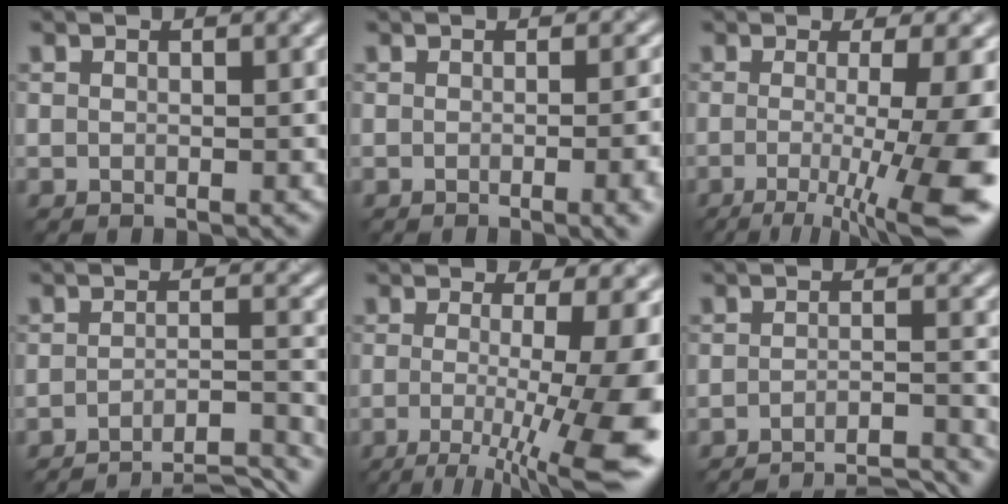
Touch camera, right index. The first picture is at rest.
{"total": 5.8, "force": [-1.3, 2.3, 5.2], "torque": [-0.030, 0.000, -0.011]}
{"total": 9.8, "force": [-2.0, 2.2, 9.3], "torque": [-0.125, -0.022, -0.030]}
{"total": 9.8, "force": [-8.7, 2.0, 4.0], "torque": [-0.043, 0.012, -0.103]}
{"total": 11.9, "force": [-2.3, 3.0, 11.3], "torque": [-0.148, -0.019, -0.026]}
{"total": 9.3, "force": [-8.6, 1.8, 3.1], "torque": [-0.026, 0.008, -0.107]}